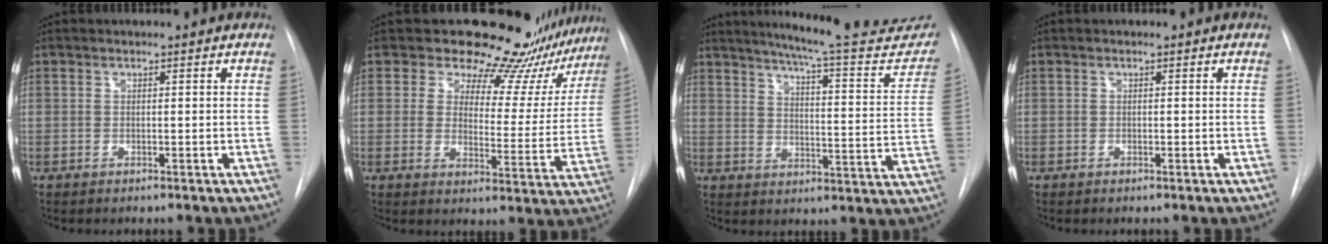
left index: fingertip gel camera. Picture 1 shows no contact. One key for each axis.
{"total": 17.4, "fx": 16.4, "fy": 5.1, "fz": 3.0, "tx": -0.013, "ty": -0.071, "tz": 0.176}
{"total": 23.3, "fx": 21.2, "fy": 2.3, "fz": 9.4, "tx": -0.128, "ty": -0.072, "tz": 0.256}
{"total": 0.0}